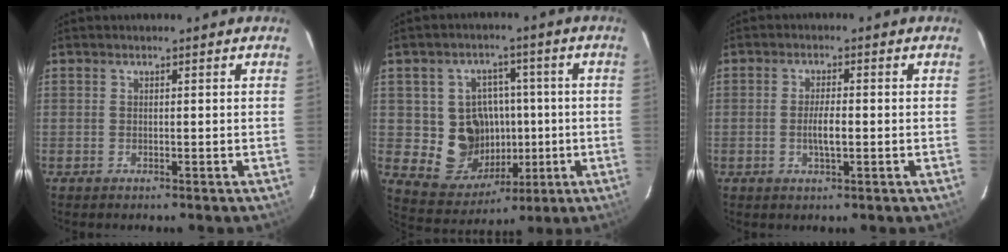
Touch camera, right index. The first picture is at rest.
{"total": 12.4, "force": [-0.4, 11.6, 4.3], "torque": [-0.096, 0.022, 0.015]}
{"total": 4.0, "force": [-0.8, 0.9, 3.9], "torque": [-0.071, -0.001, -0.012]}